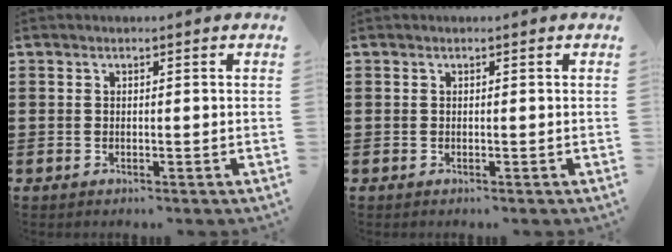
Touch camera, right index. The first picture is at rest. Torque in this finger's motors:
{"motor_torque": [0.91, -0.07, 0.02, 0.01]}